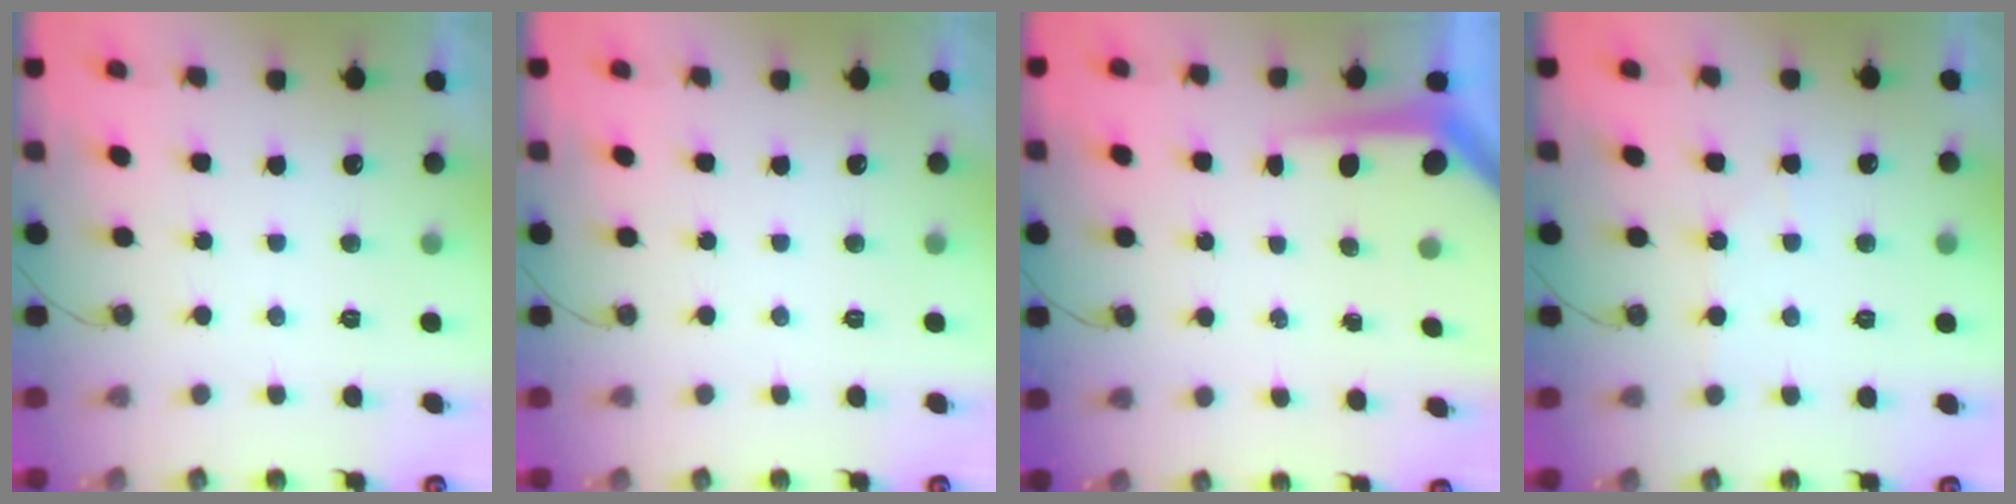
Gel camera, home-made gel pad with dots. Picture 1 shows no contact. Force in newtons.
{"total": 0.0}
{"total": 5.6, "press": 5.6, "slide": 0.4}
{"total": 3.4, "press": 3.4, "slide": 0.7}